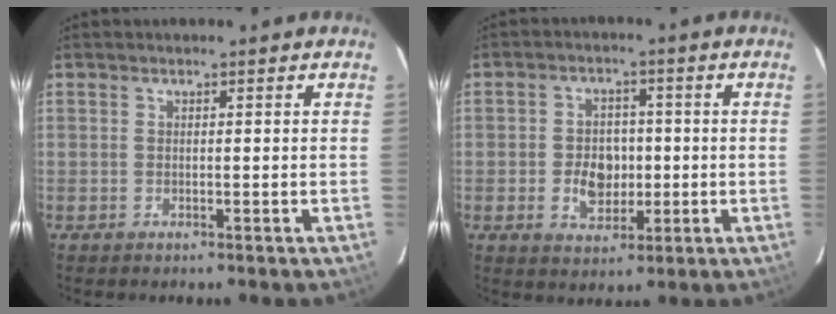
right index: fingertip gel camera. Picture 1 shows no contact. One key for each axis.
{"total": 7.0, "fx": -1.3, "fy": 5.2, "fz": 4.5, "tx": -0.093, "ty": 0.006, "tz": -0.015}